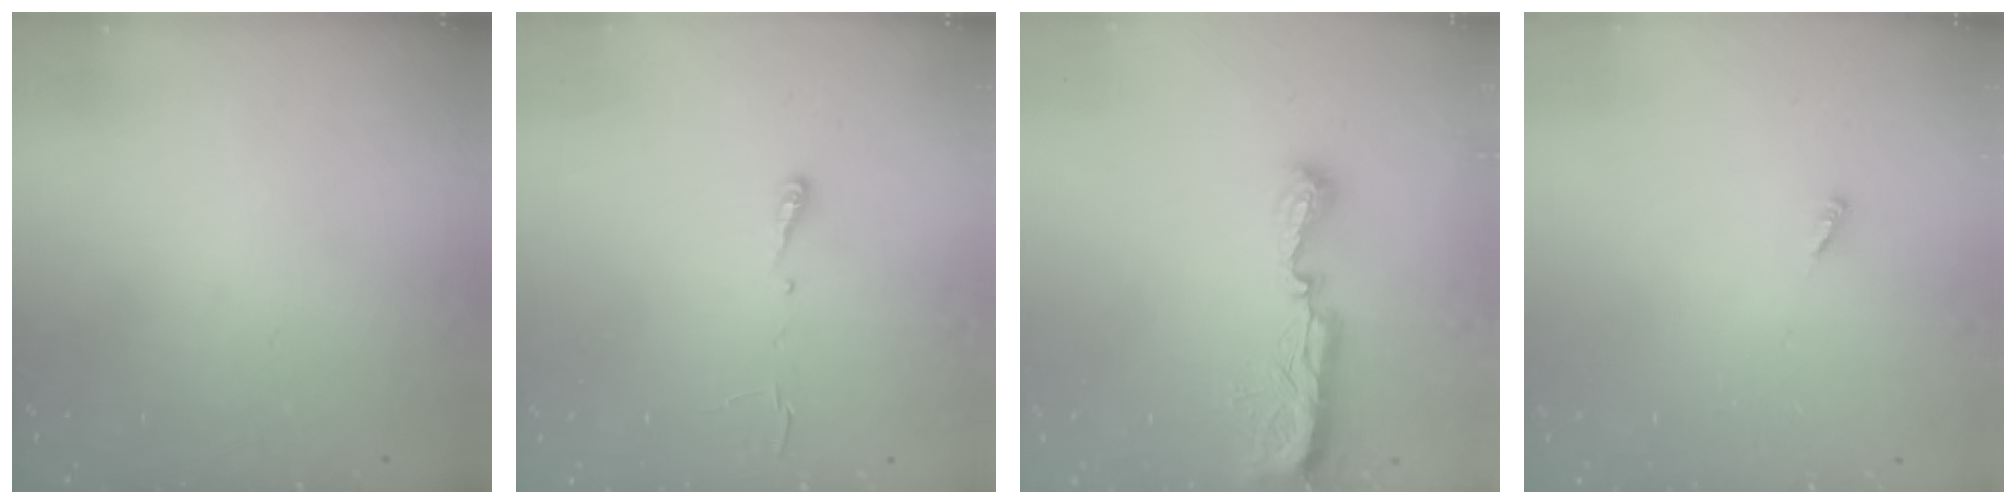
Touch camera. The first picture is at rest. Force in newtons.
{"total": 4.4, "press": 4.3, "slide": 0.7}
{"total": 8.2, "press": 8.1, "slide": 0.8}
{"total": 2.5, "press": 2.5, "slide": 0.1}